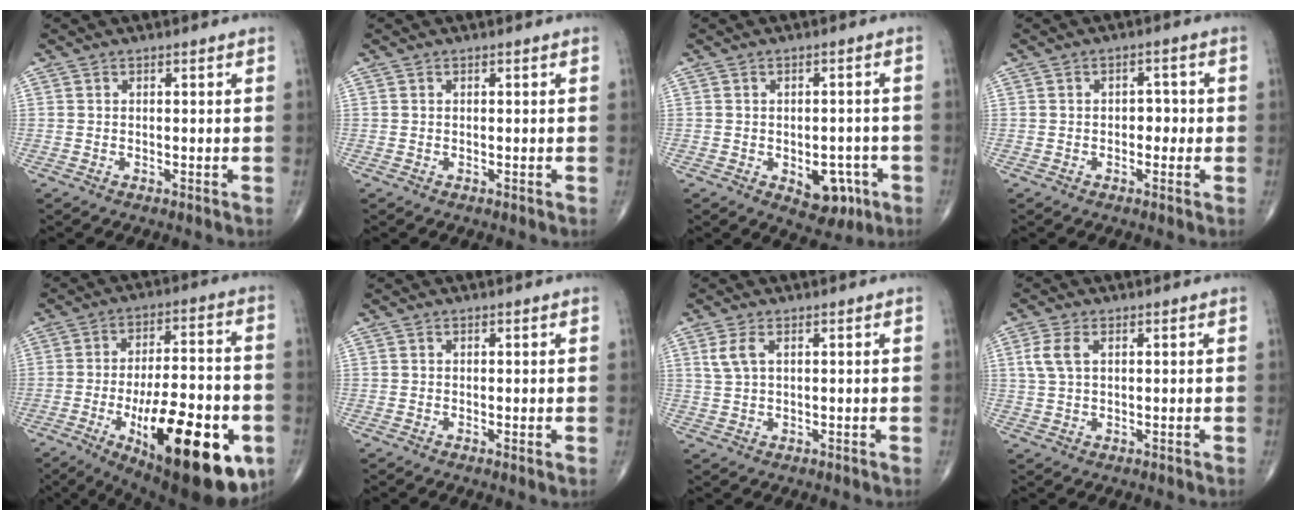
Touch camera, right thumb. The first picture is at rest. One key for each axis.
{"total": 0.0}
{"total": 7.2, "fx": -2.7, "fy": 4.4, "fz": 5.0, "tx": -0.034, "ty": 0.012, "tz": -0.026}
{"total": 3.0, "fx": -0.3, "fy": 2.1, "fz": 2.0, "tx": -0.008, "ty": 0.007, "tz": -0.011}
{"total": 27.5, "fx": -9.7, "fy": 10.1, "fz": 23.7, "tx": -0.311, "ty": 0.018, "tz": -0.126}
{"total": 0.6, "fx": 0.0, "fy": 0.2, "fz": 0.6, "tx": -0.014, "ty": -0.004, "tz": -0.003}
{"total": 3.3, "fx": 1.3, "fy": 1.5, "fz": 2.6, "tx": -0.067, "ty": 0.008, "tz": 0.032}
{"total": 4.2, "fx": 1.3, "fy": 2.3, "fz": 3.3, "tx": -0.081, "ty": 0.009, "tz": 0.026}